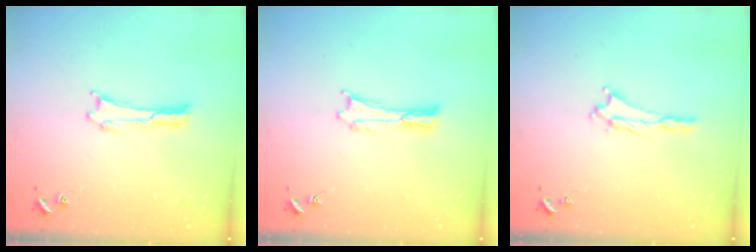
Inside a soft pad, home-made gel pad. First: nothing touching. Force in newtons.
{"total": 0.0}
{"total": 1.3, "press": 1.3, "slide": 0.2}